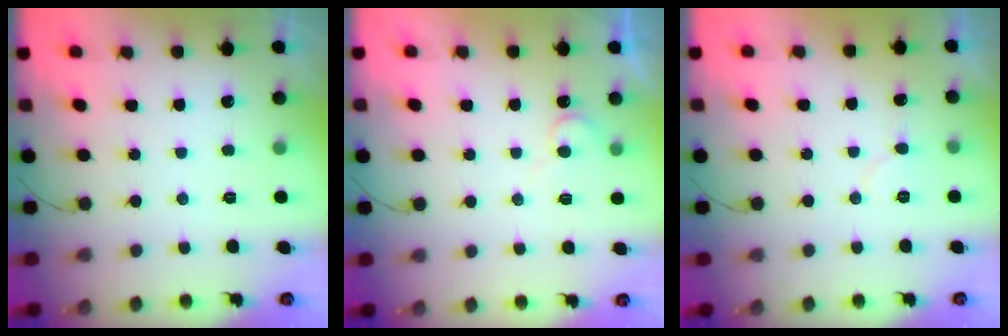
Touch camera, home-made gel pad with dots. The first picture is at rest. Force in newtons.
{"total": 5.0, "press": 4.9, "slide": 0.4}
{"total": 5.4, "press": 5.4, "slide": 0.4}